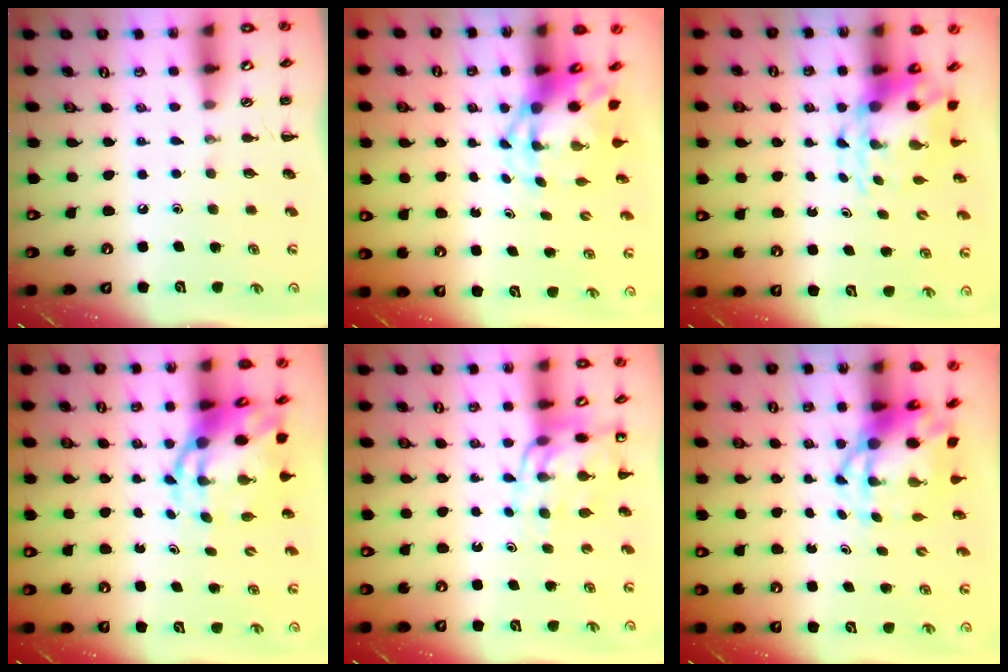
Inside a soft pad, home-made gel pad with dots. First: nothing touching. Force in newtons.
{"total": 3.8, "press": 3.7, "slide": 1.0}
{"total": 5.9, "press": 5.8, "slide": 1.1}
{"total": 7.7, "press": 7.5, "slide": 2.1}
{"total": 11.4, "press": 10.9, "slide": 3.2}
{"total": 6.6, "press": 6.3, "slide": 1.8}